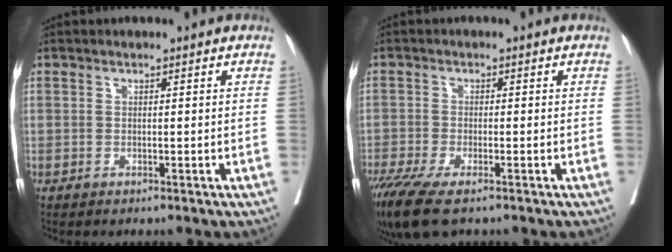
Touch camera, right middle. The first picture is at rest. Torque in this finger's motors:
{"motor_torque": [1.16, -0.96, 0.49, 0.12]}